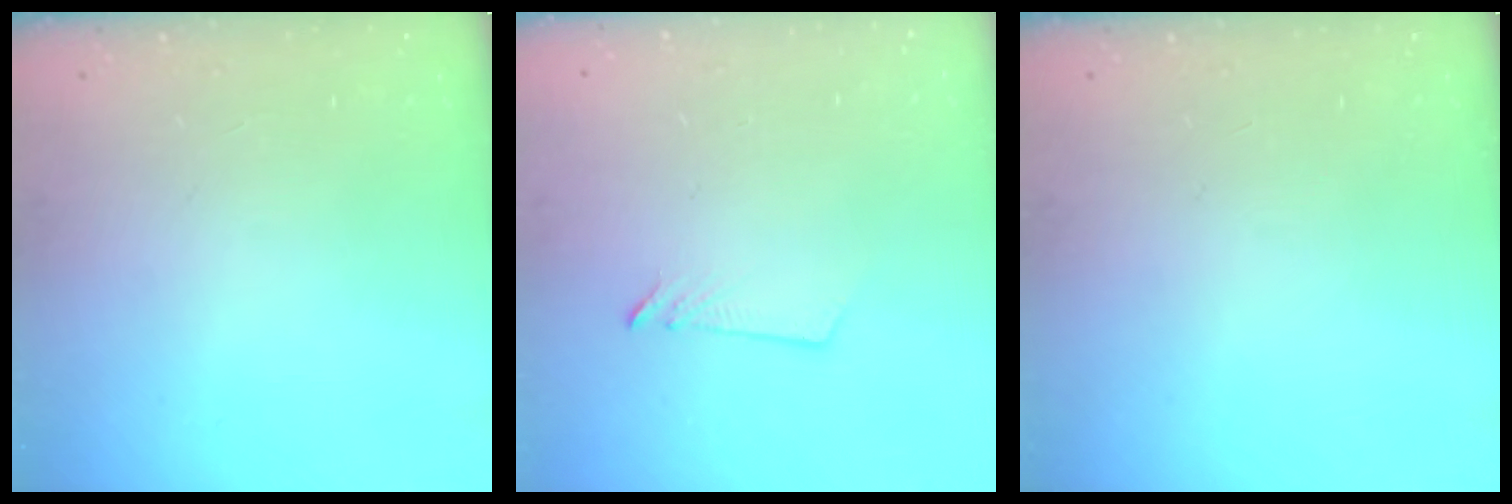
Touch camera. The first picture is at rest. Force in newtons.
{"total": 2.6, "press": 2.6, "slide": 0.2}
{"total": 0.0}